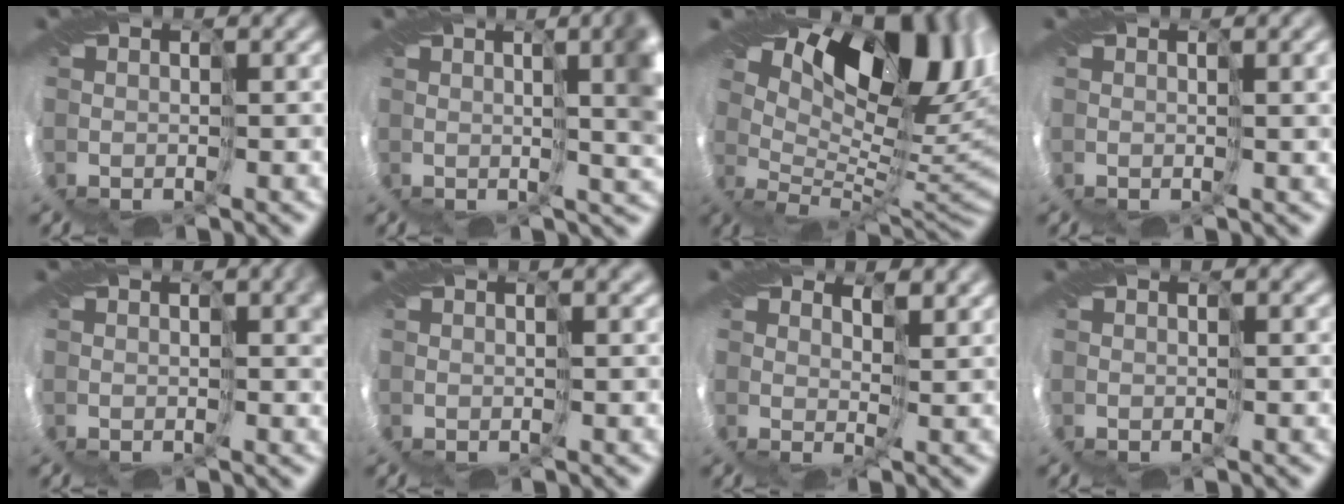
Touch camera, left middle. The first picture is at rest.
{"total": 7.1, "force": [1.8, 1.8, 6.6], "torque": [-0.062, 0.015, 0.025]}
{"total": 12.5, "force": [7.1, 5.1, 8.9], "torque": [-0.119, 0.014, 0.122]}
{"total": 2.9, "force": [1.2, 0.6, 2.6], "torque": [-0.043, 0.002, 0.022]}
{"total": 3.5, "force": [1.1, 1.5, 3.0], "torque": [-0.044, 0.001, 0.019]}
{"total": 1.8, "force": [1.3, 0.1, 1.2], "torque": [-0.018, 0.008, 0.023]}
{"total": 1.7, "force": [1.7, -0.1, 0.4], "torque": [-0.007, 0.004, 0.027]}
{"total": 0.5, "force": [0.3, 0.0, 0.5], "torque": [-0.008, 0.004, 0.004]}